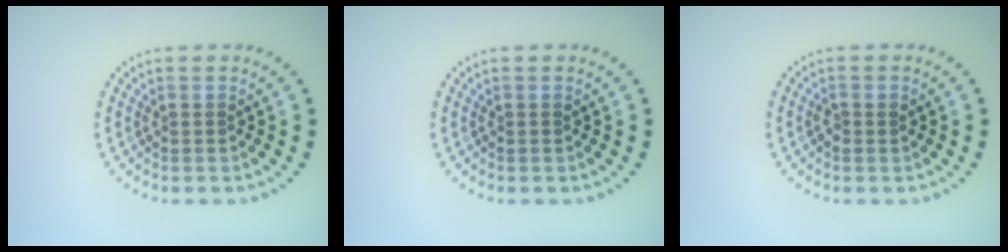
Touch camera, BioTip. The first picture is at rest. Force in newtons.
{"total": 0.0}
{"total": 0.8, "press": 0.8, "slide": 0.0}